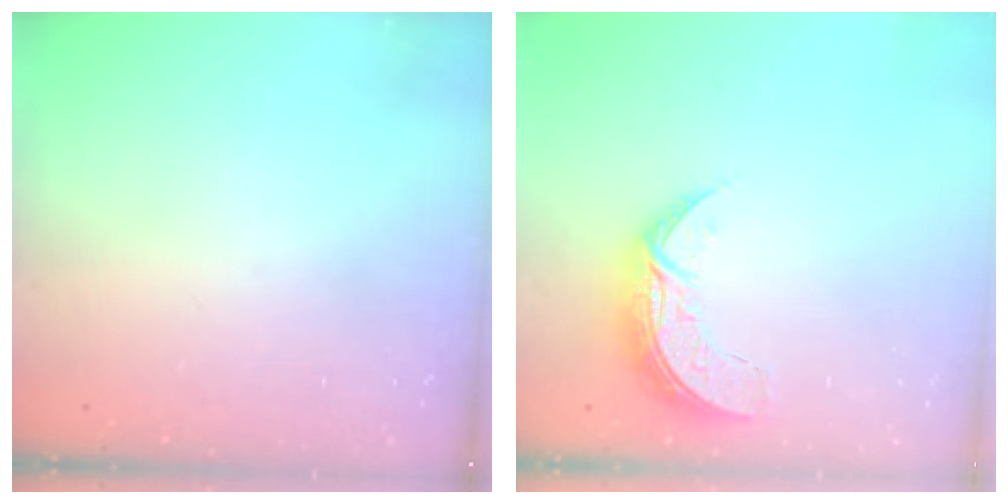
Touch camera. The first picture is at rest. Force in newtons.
{"total": 7.8, "press": 7.8, "slide": 0.7}